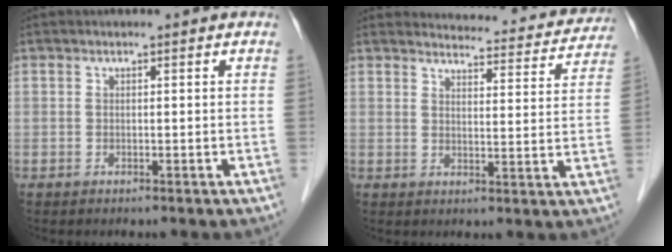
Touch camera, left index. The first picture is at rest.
{"total": 14.2, "force": [13.9, 2.4, 1.7], "torque": [0.002, -0.035, 0.141]}